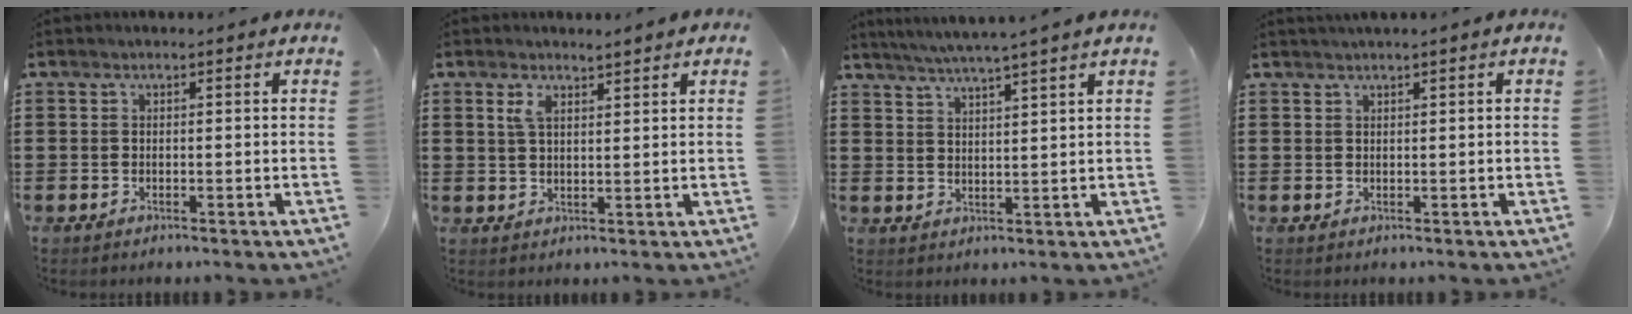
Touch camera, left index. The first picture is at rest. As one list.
[{"total": 3.0, "force": [2.1, 0.8, 2.0], "torque": [-0.044, 0.004, 0.037]}, {"total": 3.9, "force": [3.5, -1.0, 1.5], "torque": [-0.037, -0.016, 0.059]}, {"total": 0.7, "force": [0.5, -0.1, 0.4], "torque": [-0.007, -0.002, 0.010]}]